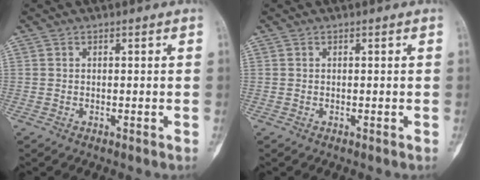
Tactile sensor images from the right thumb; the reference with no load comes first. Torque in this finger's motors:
{"motor_torque": [0.03, 0.03, 0.00, 0.00, 0.00]}